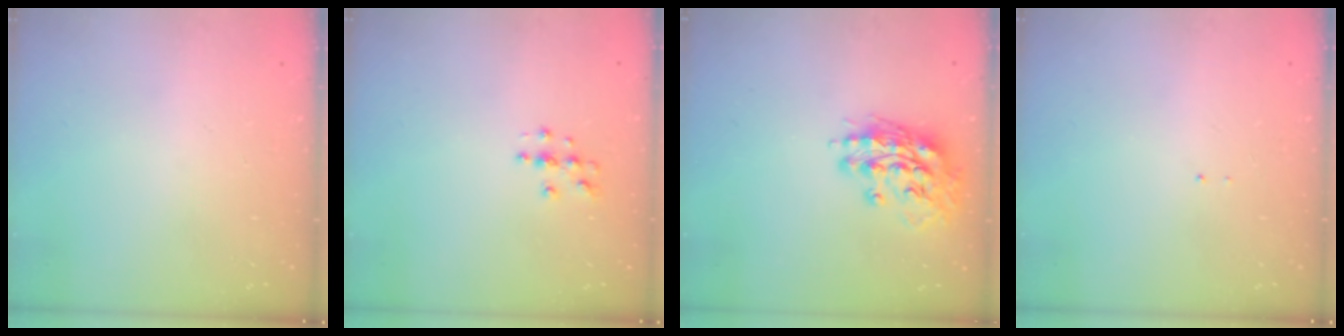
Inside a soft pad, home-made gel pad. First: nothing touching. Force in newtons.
{"total": 3.6, "press": 3.6, "slide": 0.5}
{"total": 13.2, "press": 13.1, "slide": 1.9}
{"total": 0.7, "press": 0.7, "slide": 0.1}